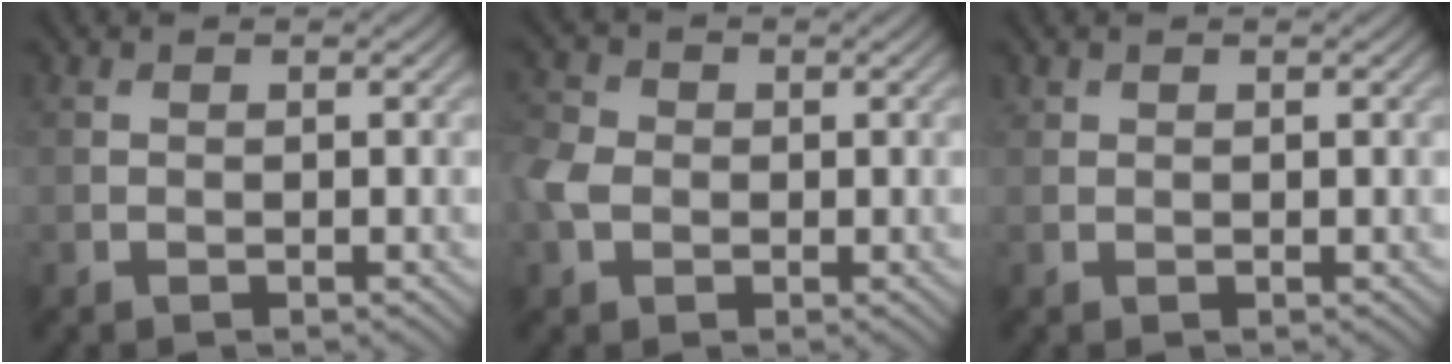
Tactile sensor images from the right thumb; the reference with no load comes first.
{"total": 4.3, "force": [-0.7, 3.4, 2.4], "torque": [-0.076, 0.004, -0.022]}
{"total": 0.5, "force": [0.5, 0.2, 0.0], "torque": [0.001, 0.000, 0.011]}